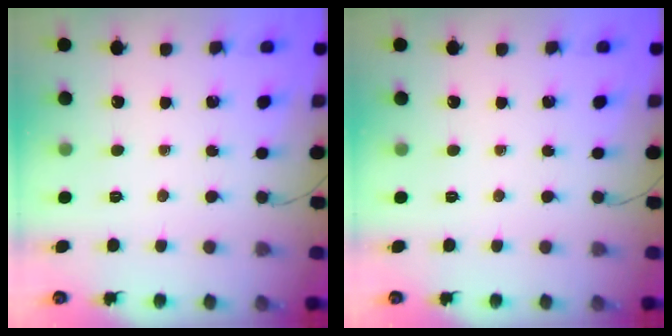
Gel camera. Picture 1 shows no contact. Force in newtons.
{"total": 0.0}